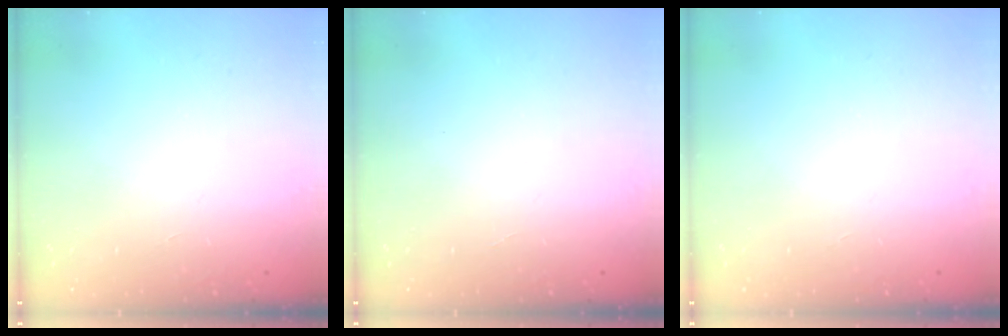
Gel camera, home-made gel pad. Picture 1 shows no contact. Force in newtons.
{"total": 0.0}
{"total": 0.0}